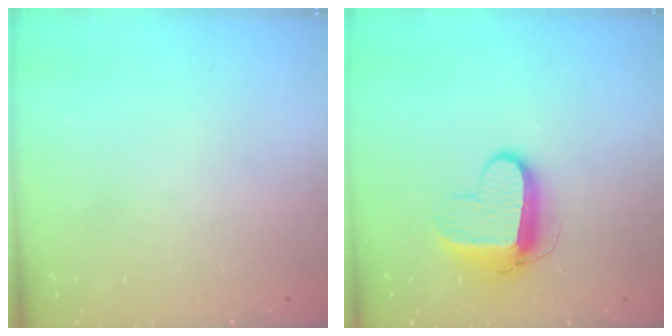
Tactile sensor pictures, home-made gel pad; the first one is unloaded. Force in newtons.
{"total": 9.6, "press": 9.6, "slide": 0.9}